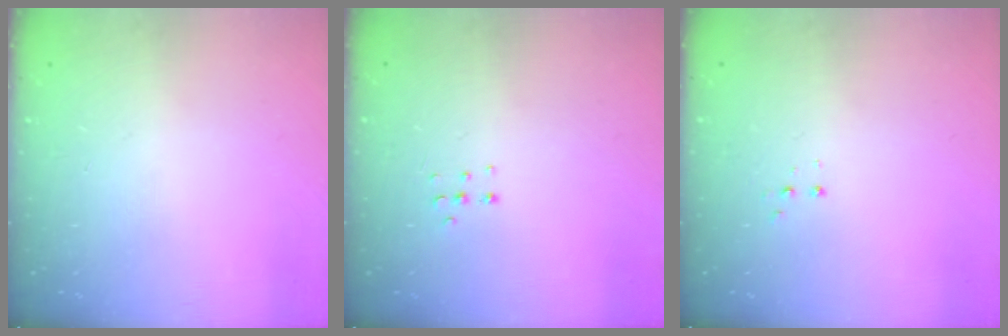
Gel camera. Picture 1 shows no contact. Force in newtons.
{"total": 3.8, "press": 3.7, "slide": 0.9}
{"total": 2.8, "press": 2.8, "slide": 0.5}